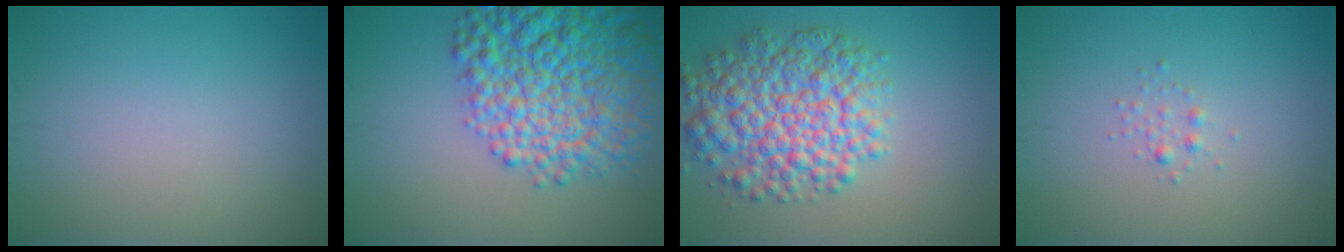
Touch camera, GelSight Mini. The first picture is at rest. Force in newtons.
{"total": 10.7, "press": 10.7, "slide": 0.5}
{"total": 8.0, "press": 8.0, "slide": 0.2}
{"total": 0.8, "press": 0.8, "slide": 0.0}